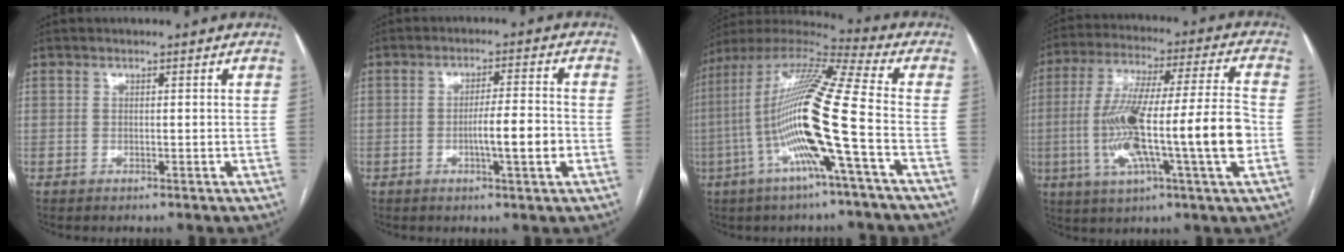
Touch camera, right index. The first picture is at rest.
{"total": 6.0, "force": [-1.6, 0.2, 5.8], "torque": [-0.094, 0.000, -0.026]}
{"total": 19.2, "force": [-4.3, -0.3, 18.7], "torque": [-0.365, 0.002, -0.094]}
{"total": 19.8, "force": [-3.7, 0.8, 19.4], "torque": [-0.344, 0.006, -0.063]}